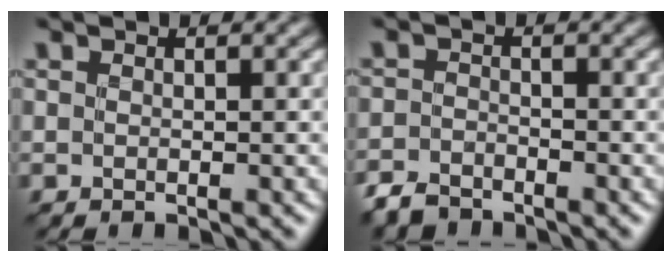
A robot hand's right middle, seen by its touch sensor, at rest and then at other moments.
{"total": 2.6, "force": [-2.4, 1.0, 0.6], "torque": [-0.010, -0.004, -0.054]}